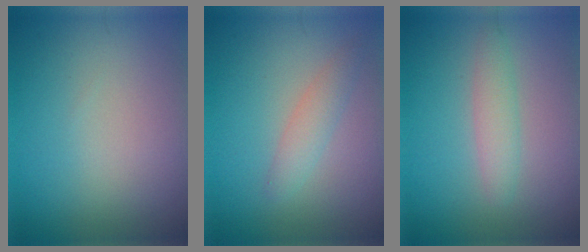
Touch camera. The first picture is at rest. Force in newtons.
{"total": 2.0, "press": 2.0, "slide": 0.1}
{"total": 2.1, "press": 2.1, "slide": 0.1}